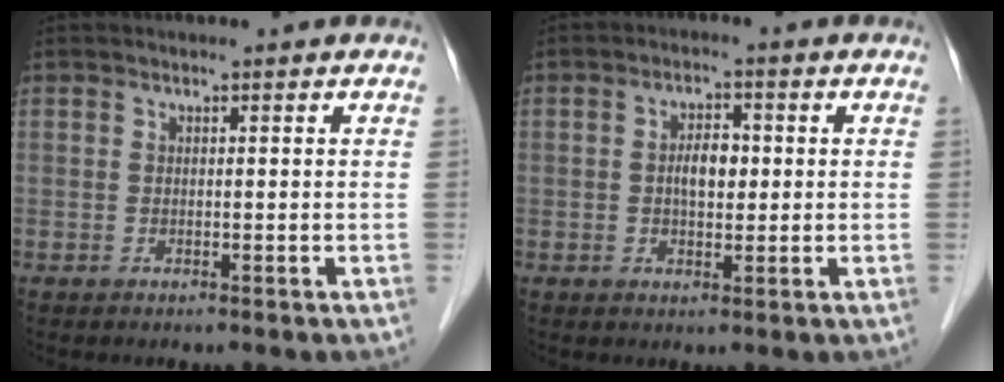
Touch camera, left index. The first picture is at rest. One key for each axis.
{"total": 3.8, "fx": 0.1, "fy": 1.9, "fz": 3.3, "tx": -0.060, "ty": 0.007, "tz": 0.002}